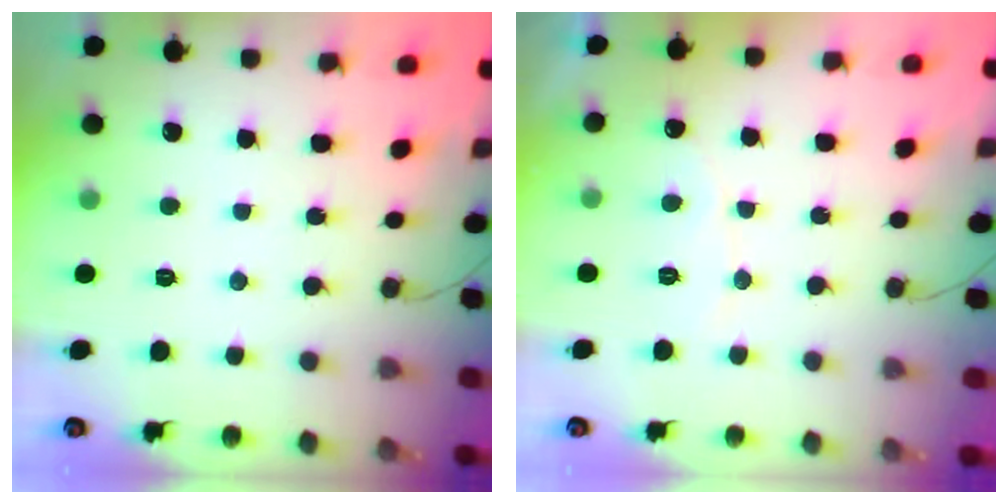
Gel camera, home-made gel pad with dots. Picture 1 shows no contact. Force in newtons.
{"total": 4.4, "press": 4.4, "slide": 0.3}